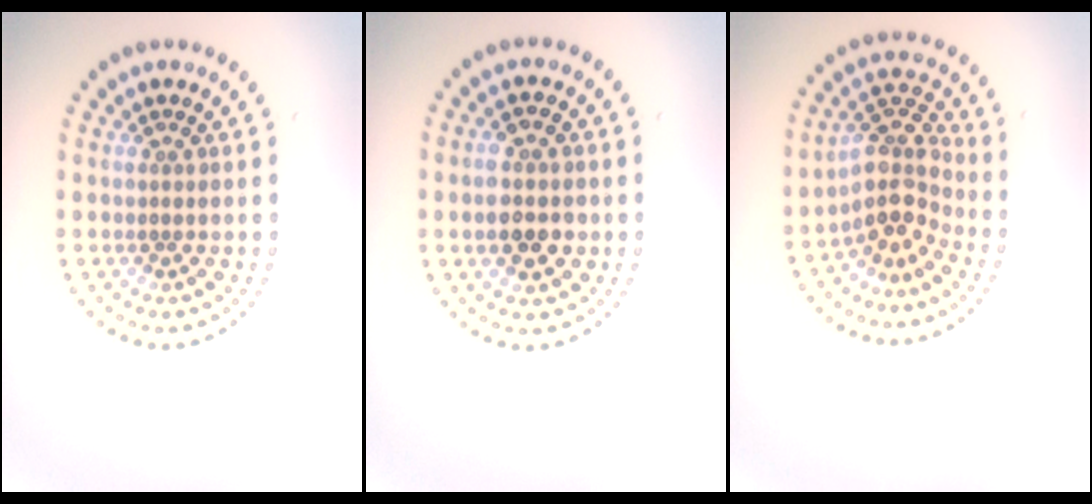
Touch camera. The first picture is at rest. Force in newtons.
{"total": 3.9, "press": 3.9, "slide": 0.3}
{"total": 4.1, "press": 3.1, "slide": 2.7}